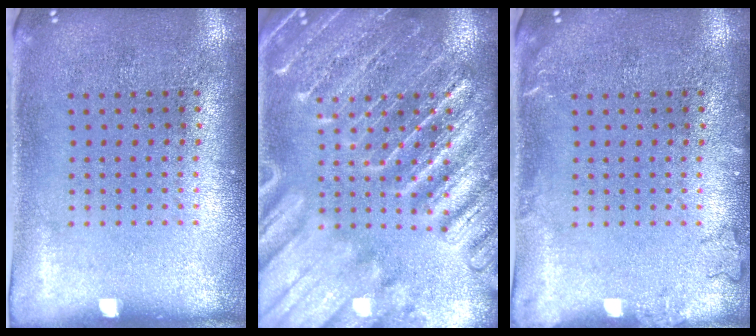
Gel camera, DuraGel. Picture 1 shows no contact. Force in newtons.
{"total": 5.7, "press": 5.6, "slide": 0.8}
{"total": 1.2, "press": 1.2, "slide": 0.3}